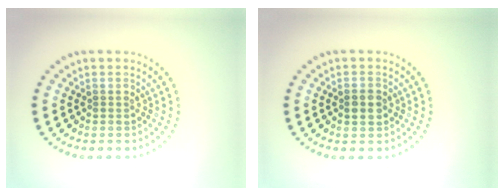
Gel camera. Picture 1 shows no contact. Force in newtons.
{"total": 2.0, "press": 2.0, "slide": 0.2}